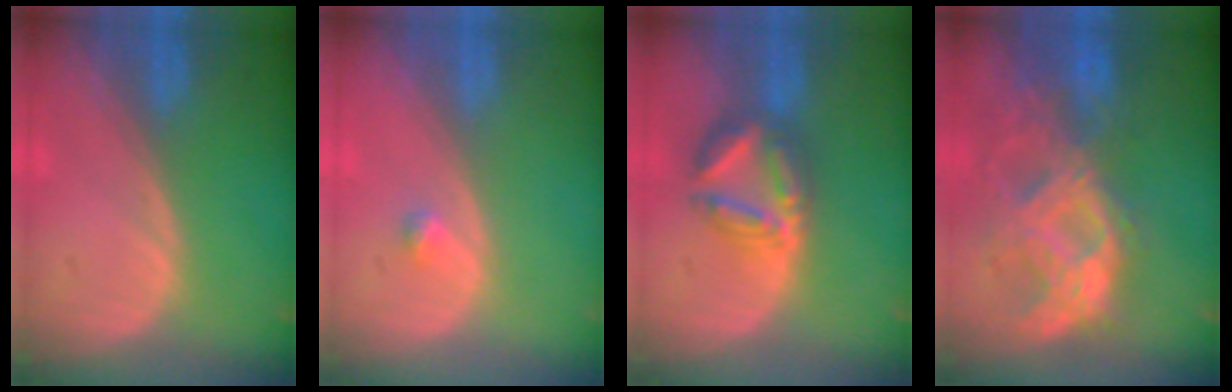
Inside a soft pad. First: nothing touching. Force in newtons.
{"total": 1.0, "press": 1.0, "slide": 0.1}
{"total": 6.3, "press": 6.3, "slide": 0.4}
{"total": 10.6, "press": 9.2, "slide": 5.3}